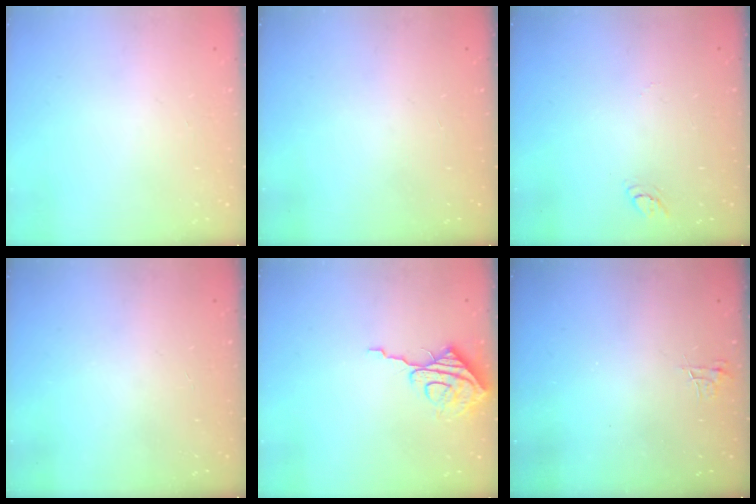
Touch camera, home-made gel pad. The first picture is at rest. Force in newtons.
{"total": 0.0}
{"total": 3.2, "press": 3.2, "slide": 0.3}
{"total": 0.0}
{"total": 9.1, "press": 9.1, "slide": 0.8}
{"total": 5.5, "press": 5.5, "slide": 0.6}